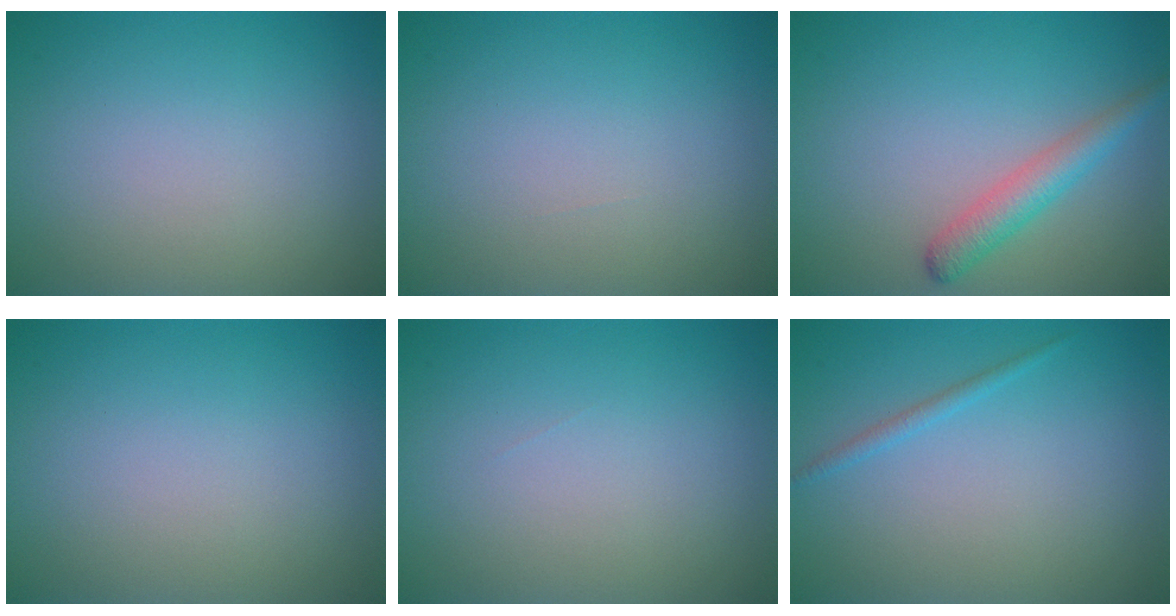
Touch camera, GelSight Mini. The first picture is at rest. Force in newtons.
{"total": 0.0}
{"total": 2.8, "press": 2.8, "slide": 0.1}
{"total": 0.0}
{"total": 0.0}
{"total": 0.9, "press": 0.9, "slide": 0.1}